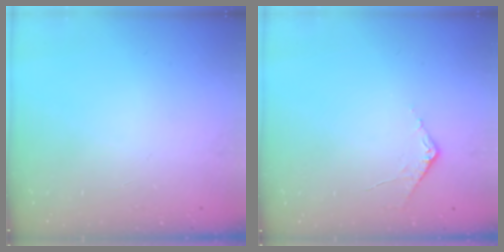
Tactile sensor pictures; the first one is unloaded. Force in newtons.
{"total": 5.8, "press": 5.7, "slide": 0.6}